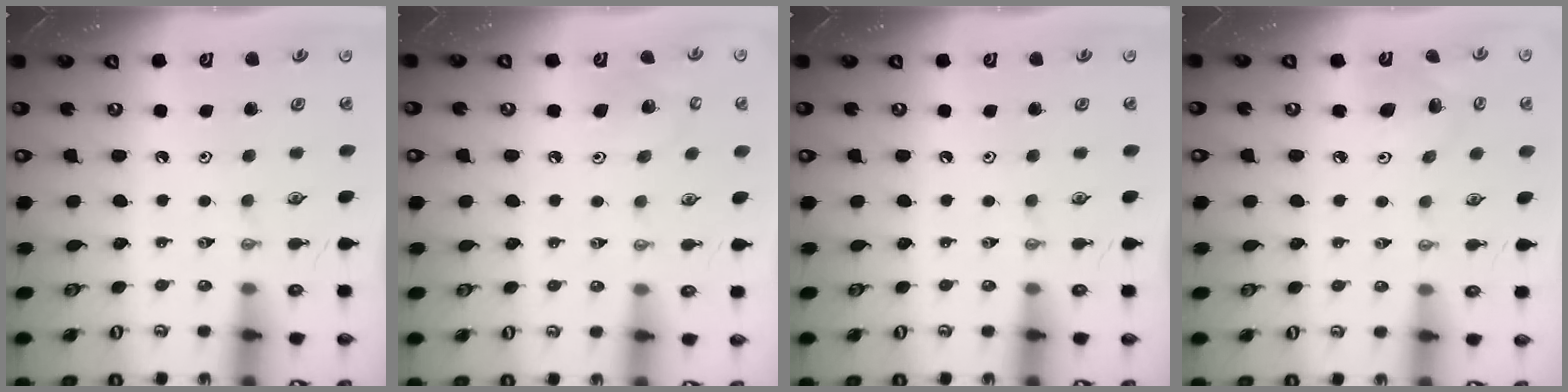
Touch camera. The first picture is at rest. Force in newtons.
{"total": 6.5, "press": 6.5, "slide": 0.8}
{"total": 0.0}
{"total": 7.8, "press": 7.7, "slide": 1.3}